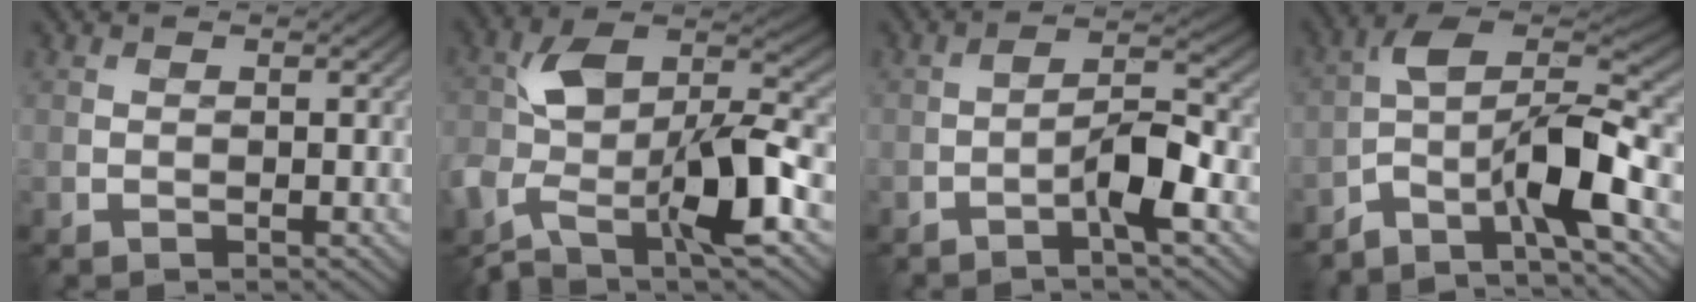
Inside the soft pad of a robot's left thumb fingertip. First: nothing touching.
{"total": 11.9, "force": [-4.8, 5.2, 9.6], "torque": [-0.186, -0.001, -0.098]}
{"total": 5.3, "force": [-2.6, 1.3, 4.4], "torque": [-0.078, 0.017, -0.055]}
{"total": 10.5, "force": [-5.6, 2.9, 8.4], "torque": [-0.141, 0.014, -0.111]}